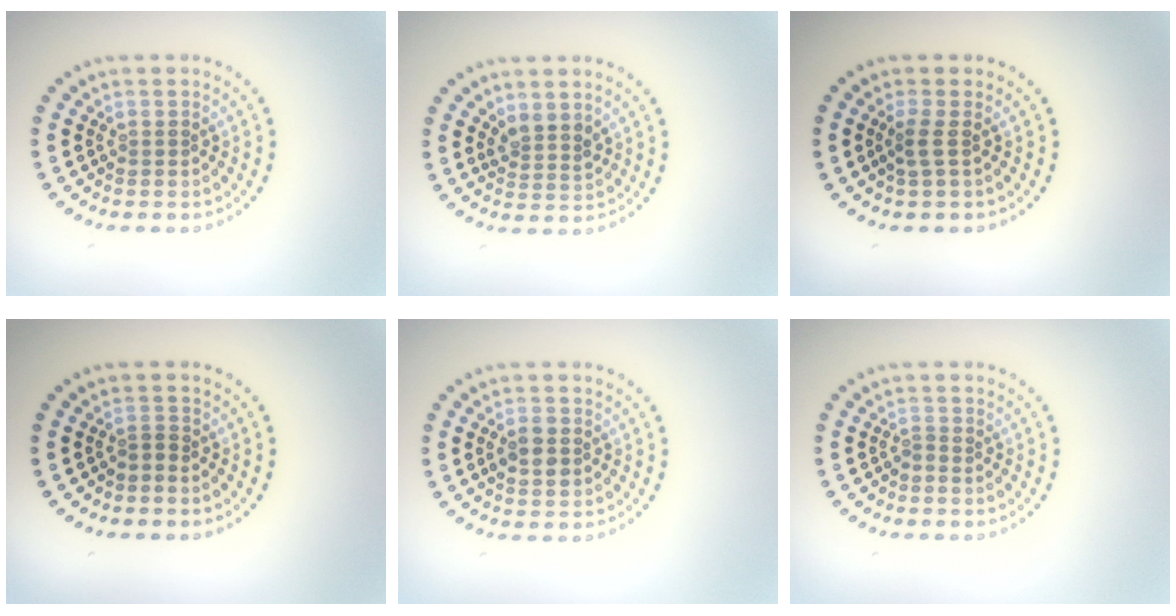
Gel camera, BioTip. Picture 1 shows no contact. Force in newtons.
{"total": 2.0, "press": 1.6, "slide": 1.1}
{"total": 1.6, "press": 1.1, "slide": 1.1}
{"total": 0.8, "press": 0.4, "slide": 0.7}
{"total": 2.2, "press": 2.2, "slide": 0.1}
{"total": 0.6, "press": 0.2, "slide": 0.6}